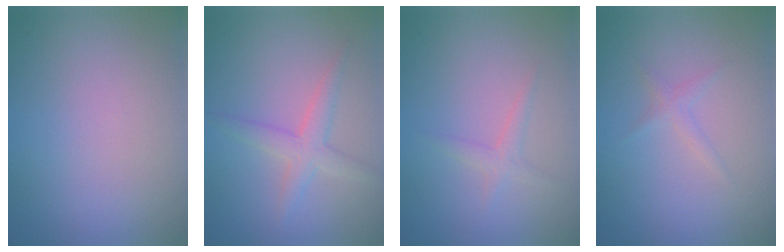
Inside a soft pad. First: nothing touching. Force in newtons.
{"total": 2.5, "press": 2.5, "slide": 0.1}
{"total": 1.3, "press": 1.3, "slide": 0.1}
{"total": 1.0, "press": 1.0, "slide": 0.1}